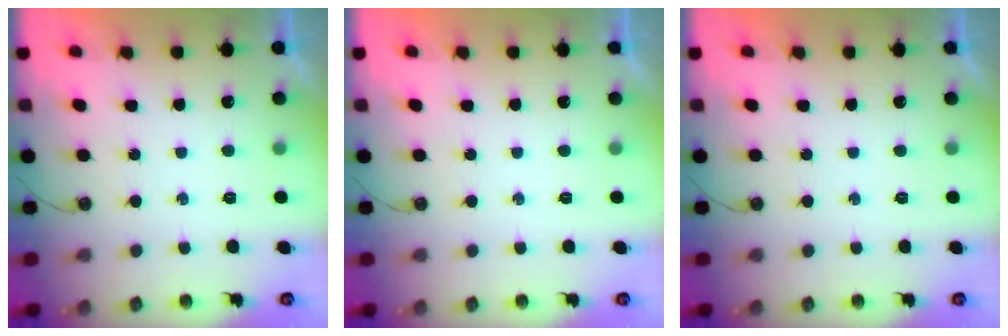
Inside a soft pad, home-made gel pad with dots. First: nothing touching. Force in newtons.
{"total": 0.0}
{"total": 0.0}